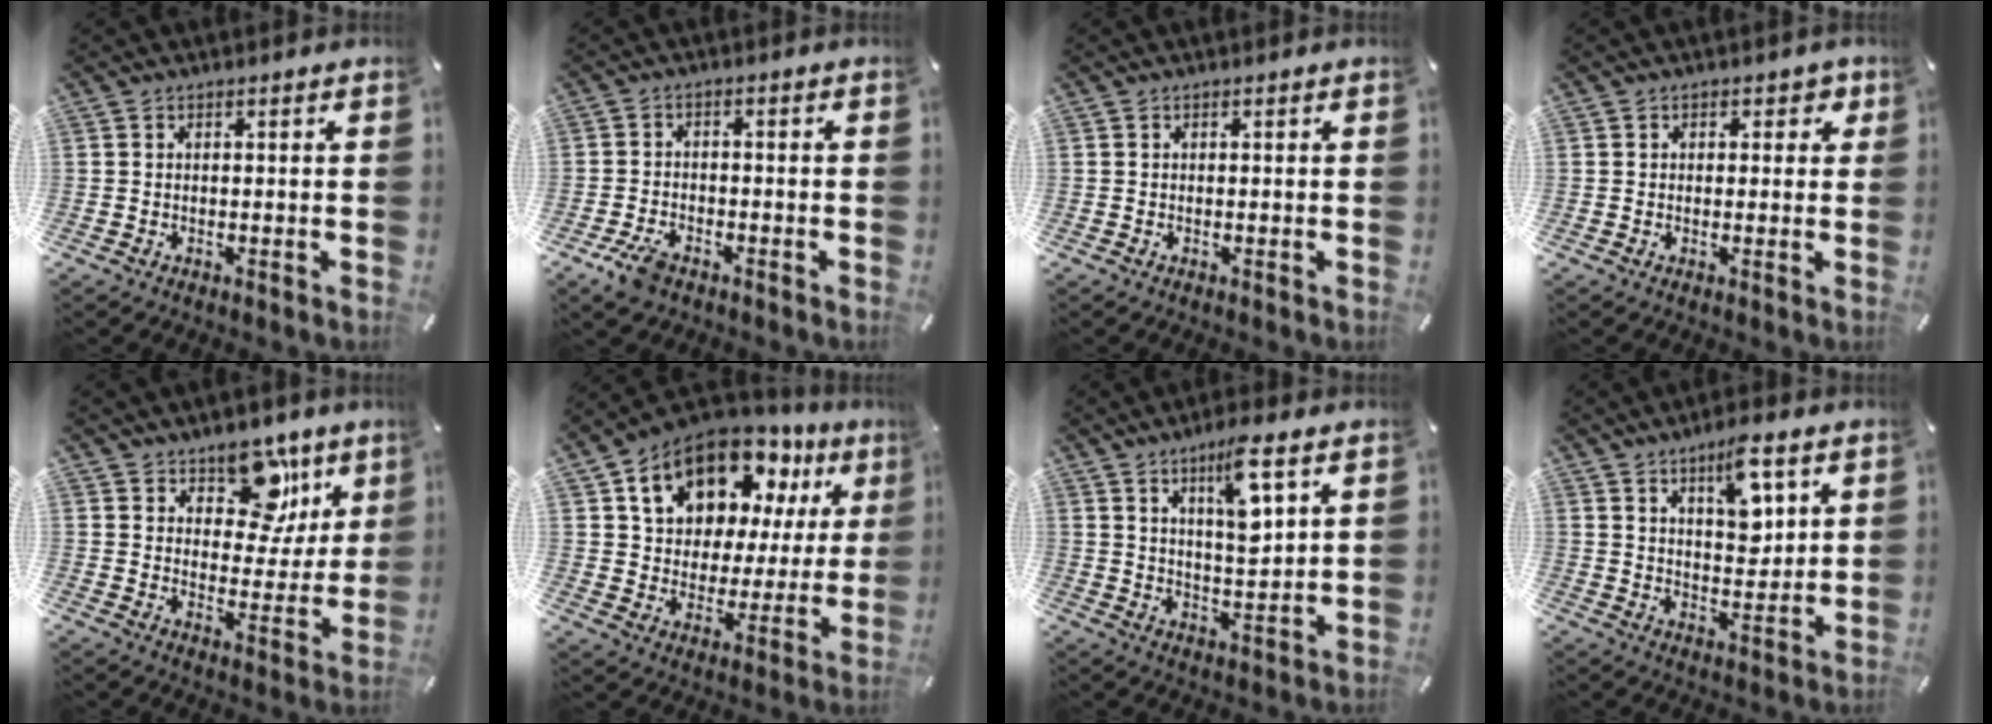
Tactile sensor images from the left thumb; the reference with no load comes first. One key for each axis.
{"total": 5.0, "fx": -3.2, "fy": 2.7, "fz": 2.7, "tx": -0.067, "ty": 0.013, "tz": -0.065}
{"total": 0.0}
{"total": 2.2, "fx": 0.6, "fy": 1.7, "fz": 1.3, "tx": -0.002, "ty": -0.002, "tz": 0.003}
{"total": 14.6, "fx": 8.8, "fy": 9.3, "fz": 7.0, "tx": -0.078, "ty": -0.062, "tz": 0.156}
{"total": 16.8, "fx": 10.6, "fy": 10.7, "fz": 7.5, "tx": -0.135, "ty": -0.061, "tz": 0.191}
{"total": 9.7, "fx": 5.6, "fy": 2.5, "fz": 7.5, "tx": -0.126, "ty": -0.028, "tz": 0.091}
{"total": 10.1, "fx": 5.8, "fy": 4.4, "fz": 7.0, "tx": -0.094, "ty": -0.031, "tz": 0.093}